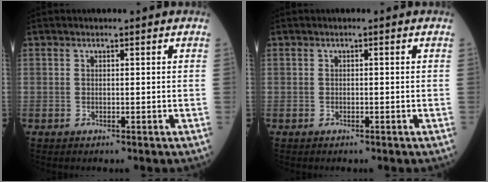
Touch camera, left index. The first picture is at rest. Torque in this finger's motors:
{"motor_torque": [0.00, 0.00, 0.00, 0.00]}